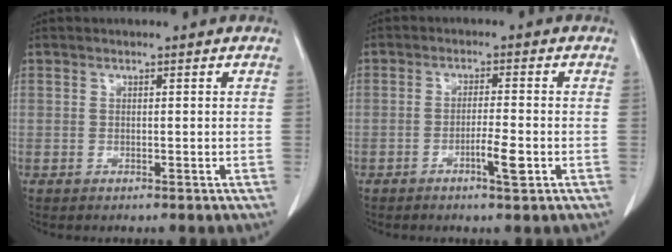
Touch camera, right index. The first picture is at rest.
{"total": 3.8, "force": [-1.7, 0.1, 3.4], "torque": [-0.059, -0.002, -0.028]}